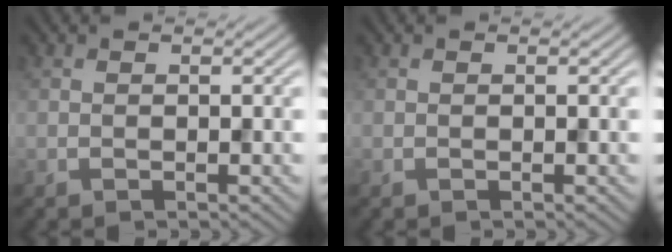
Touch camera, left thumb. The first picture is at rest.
{"total": 0.0}